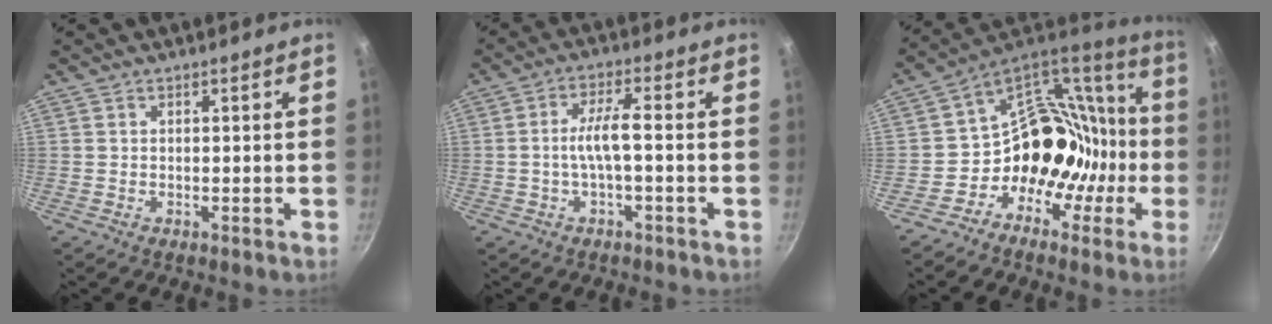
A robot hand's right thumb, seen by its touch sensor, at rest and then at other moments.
{"total": 5.3, "force": [-1.2, 1.0, 5.1], "torque": [-0.107, 0.023, -0.025]}
{"total": 18.5, "force": [-5.8, 15.0, 9.2], "torque": [-0.077, 0.098, -0.107]}